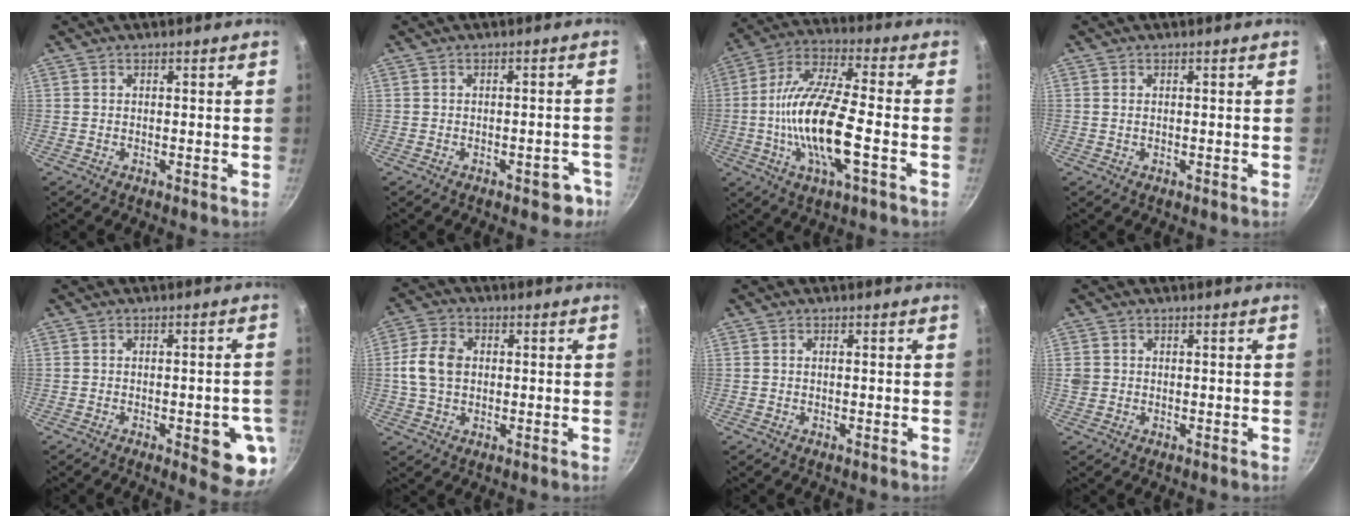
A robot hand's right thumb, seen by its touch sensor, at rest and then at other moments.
{"total": 4.2, "force": [-2.5, 2.4, 2.5], "torque": [-0.002, 0.032, -0.015]}
{"total": 17.0, "force": [-3.6, 5.2, 15.8], "torque": [-0.305, 0.027, -0.080]}
{"total": 0.6, "force": [0.1, 0.5, 0.4], "torque": [-0.007, 0.002, 0.001]}
{"total": 9.3, "force": [-2.8, 3.2, 8.3], "torque": [-0.080, 0.007, -0.031]}
{"total": 7.9, "force": [0.5, 5.8, 5.4], "torque": [-0.096, 0.012, 0.003]}
{"total": 0.0}
{"total": 2.0, "force": [0.1, 1.9, 0.8], "torque": [-0.013, 0.001, 0.002]}